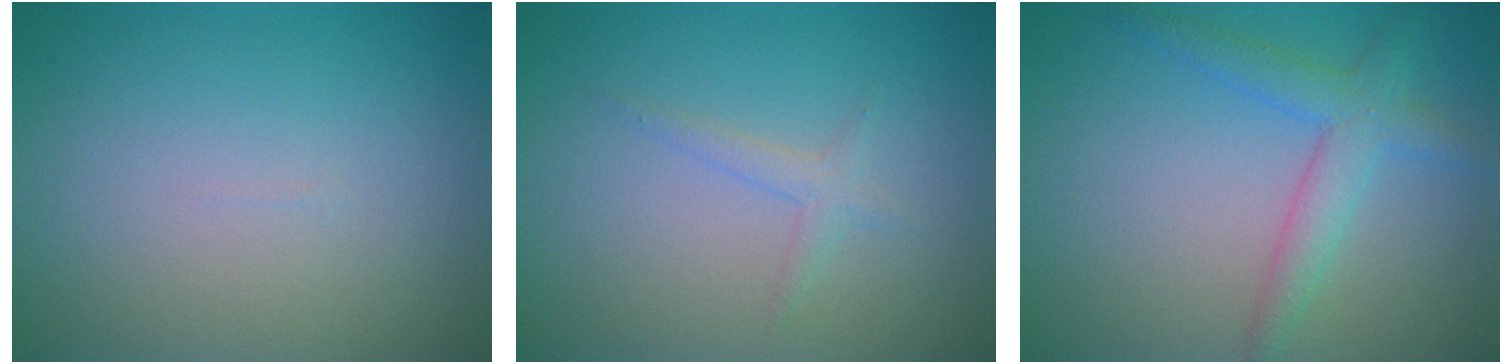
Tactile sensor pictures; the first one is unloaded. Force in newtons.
{"total": 1.2, "press": 1.2, "slide": 0.0}
{"total": 3.2, "press": 3.2, "slide": 0.1}